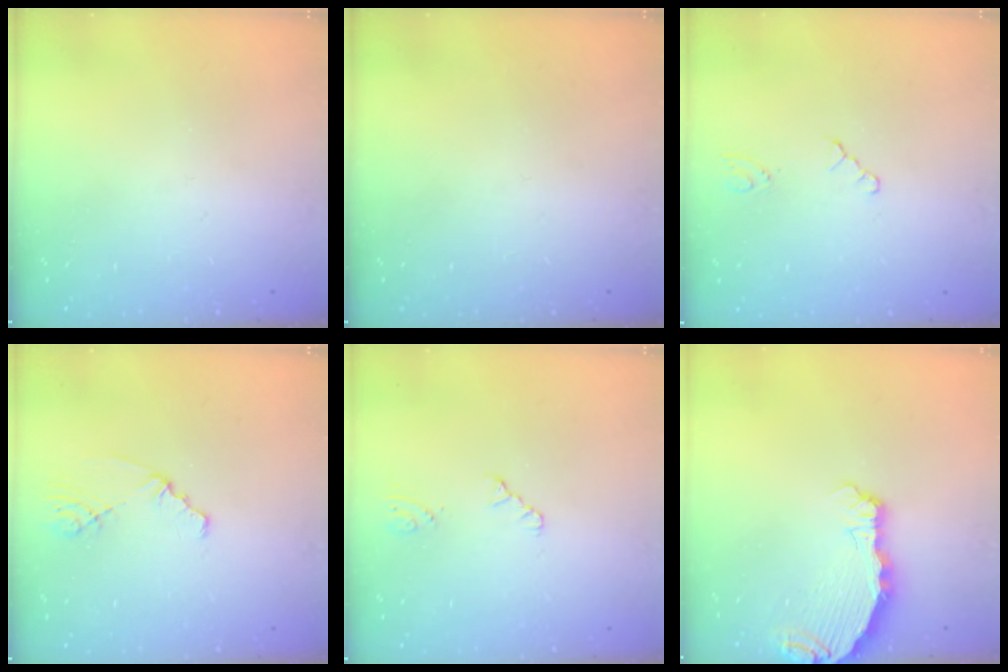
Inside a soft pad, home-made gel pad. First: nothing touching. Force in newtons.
{"total": 0.0}
{"total": 0.8, "press": 0.8, "slide": 0.1}
{"total": 1.1, "press": 1.1, "slide": 0.2}
{"total": 0.7, "press": 0.7, "slide": 0.2}
{"total": 5.2, "press": 5.0, "slide": 1.2}